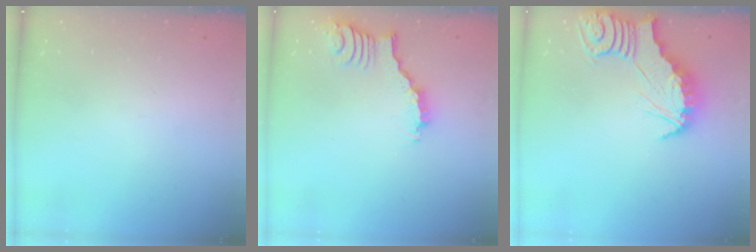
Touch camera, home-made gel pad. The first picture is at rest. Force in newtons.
{"total": 2.5, "press": 2.4, "slide": 0.4}
{"total": 2.3, "press": 2.3, "slide": 0.3}